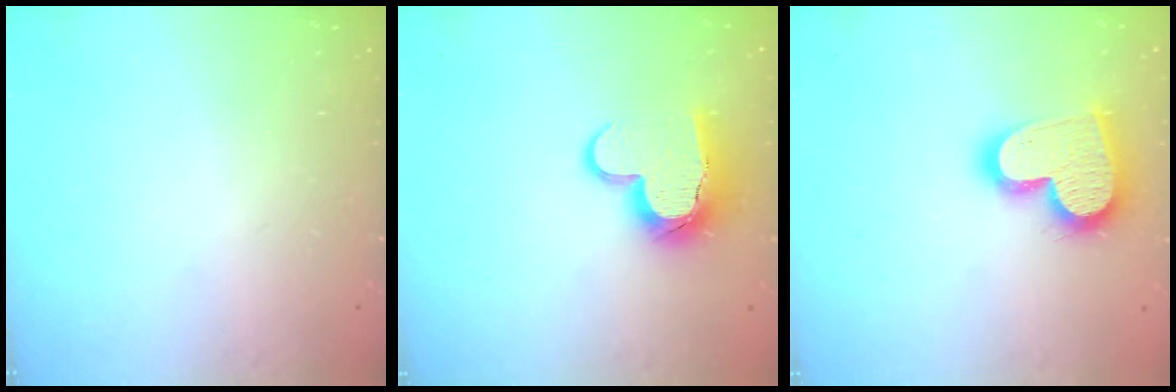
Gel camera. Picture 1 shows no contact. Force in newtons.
{"total": 12.1, "press": 12.0, "slide": 1.3}
{"total": 18.6, "press": 18.5, "slide": 1.7}